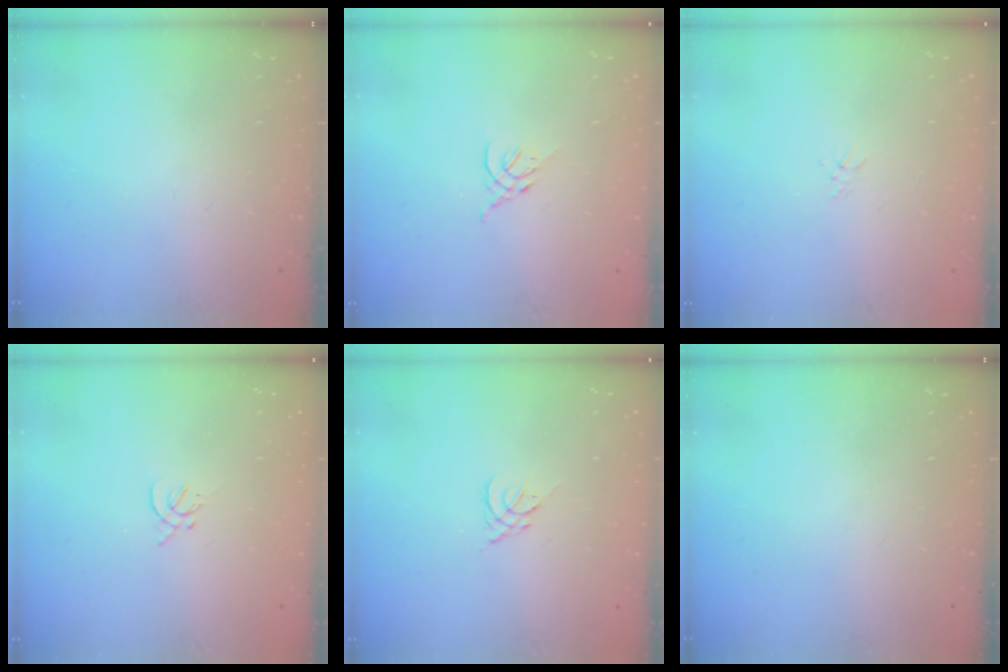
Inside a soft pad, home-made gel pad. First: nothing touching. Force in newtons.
{"total": 2.6, "press": 2.5, "slide": 0.8}
{"total": 1.2, "press": 1.1, "slide": 0.3}
{"total": 1.4, "press": 1.3, "slide": 0.5}
{"total": 1.3, "press": 1.2, "slide": 0.6}
{"total": 0.0}